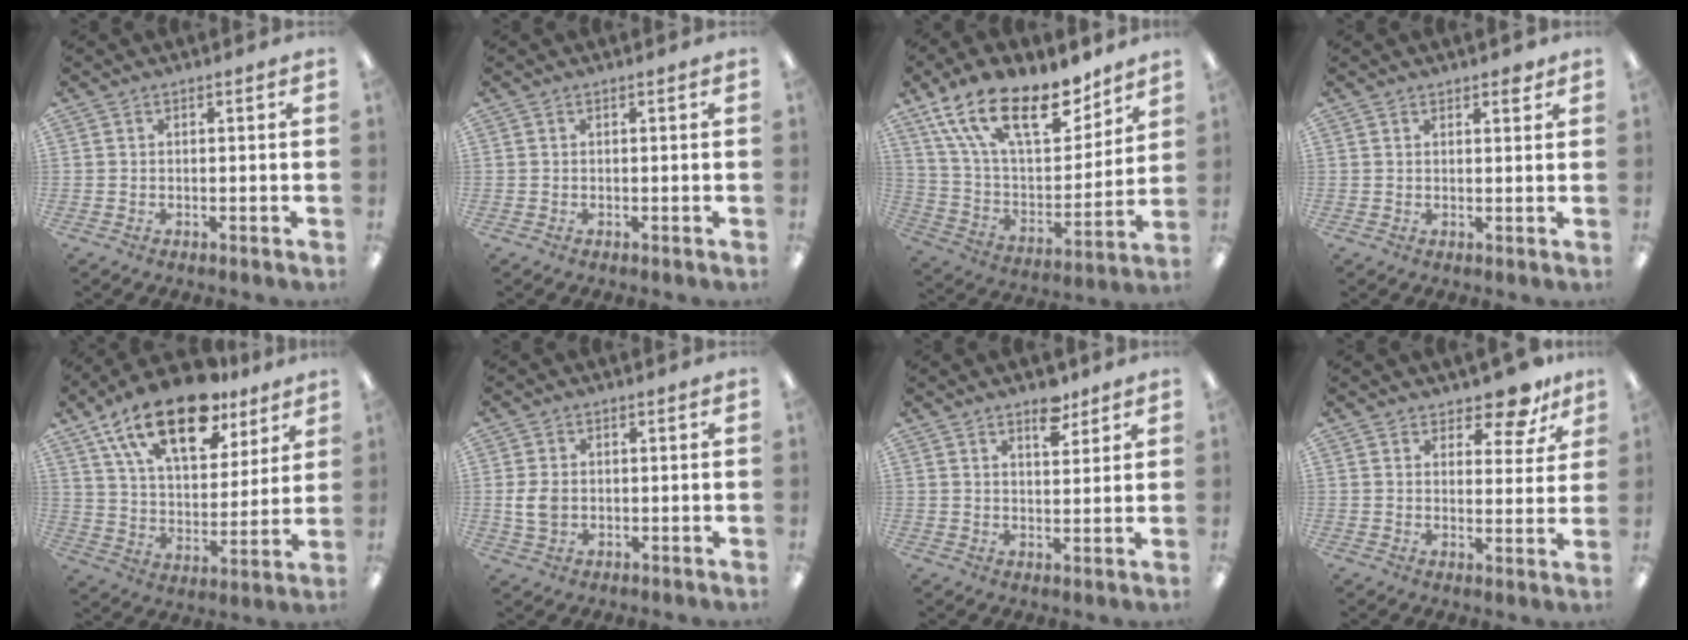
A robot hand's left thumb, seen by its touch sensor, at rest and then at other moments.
{"total": 0.0}
{"total": 22.7, "force": [14.8, 9.9, 14.1], "torque": [-0.242, -0.082, 0.263]}
{"total": 2.2, "force": [1.8, 1.0, 0.8], "torque": [-0.001, -0.005, 0.028]}
{"total": 21.5, "force": [14.2, 9.8, 12.8], "torque": [-0.225, -0.068, 0.250]}
{"total": 4.6, "force": [-0.1, 3.5, 3.1], "torque": [-0.076, 0.001, -0.007]}
{"total": 5.9, "force": [4.4, 2.8, 2.8], "torque": [-0.017, -0.028, 0.072]}
{"total": 8.3, "force": [6.9, 3.1, 3.5], "torque": [-0.042, -0.044, 0.121]}